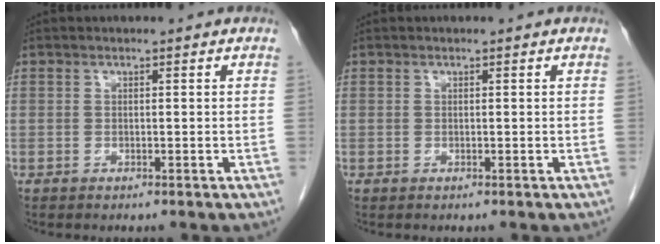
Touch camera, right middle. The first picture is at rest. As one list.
[{"total": 0.0}]